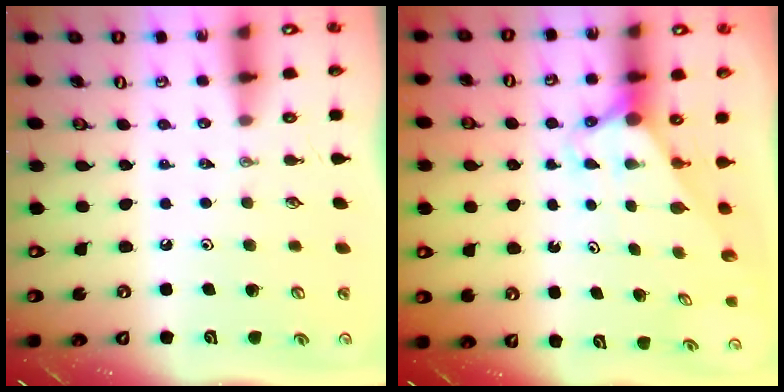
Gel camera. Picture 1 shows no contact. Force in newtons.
{"total": 2.8, "press": 2.8, "slide": 0.0}